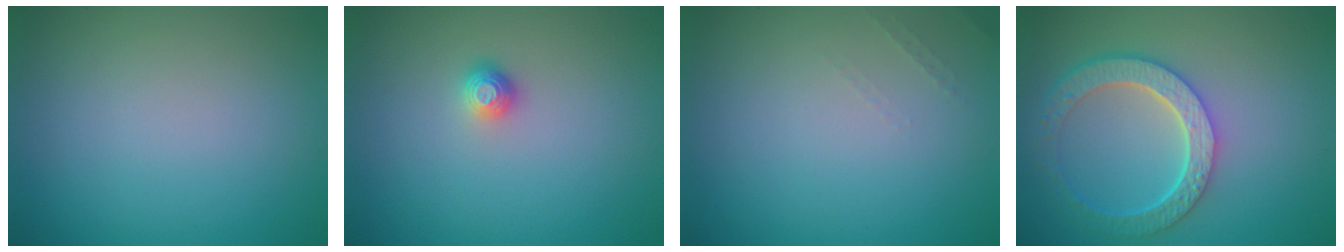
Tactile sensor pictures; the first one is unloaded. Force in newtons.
{"total": 1.2, "press": 1.0, "slide": 0.5}
{"total": 0.6, "press": 0.6, "slide": 0.2}
{"total": 5.8, "press": 4.4, "slide": 3.7}